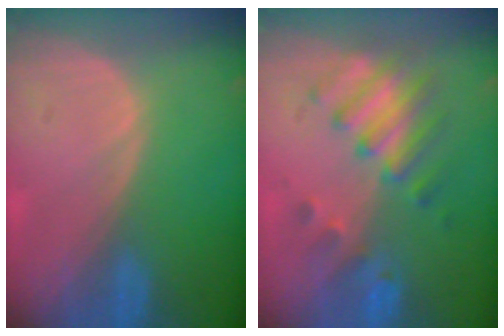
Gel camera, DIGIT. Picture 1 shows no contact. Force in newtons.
{"total": 7.1, "press": 6.8, "slide": 2.0}